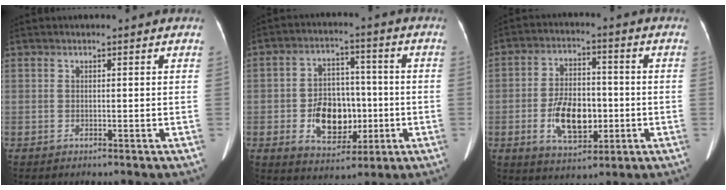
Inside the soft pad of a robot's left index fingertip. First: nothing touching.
{"total": 10.5, "force": [-2.1, 7.0, 7.6], "torque": [-0.136, 0.016, -0.024]}
{"total": 10.0, "force": [-2.3, 5.5, 8.0], "torque": [-0.153, 0.007, -0.033]}